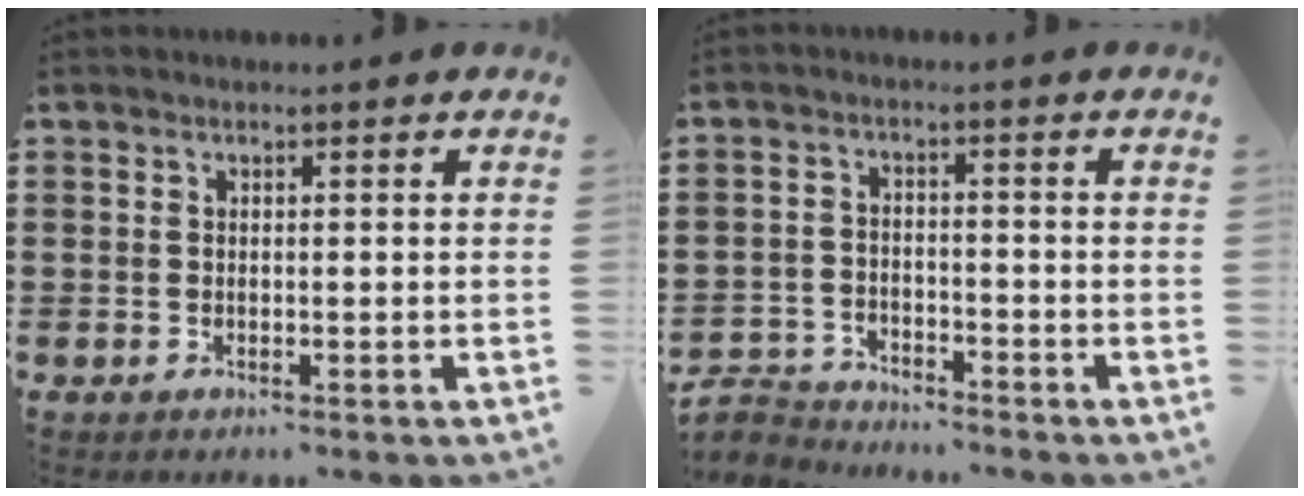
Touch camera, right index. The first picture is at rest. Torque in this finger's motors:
{"motor_torque": [-1.34, 0.80, -1.05, -0.21]}